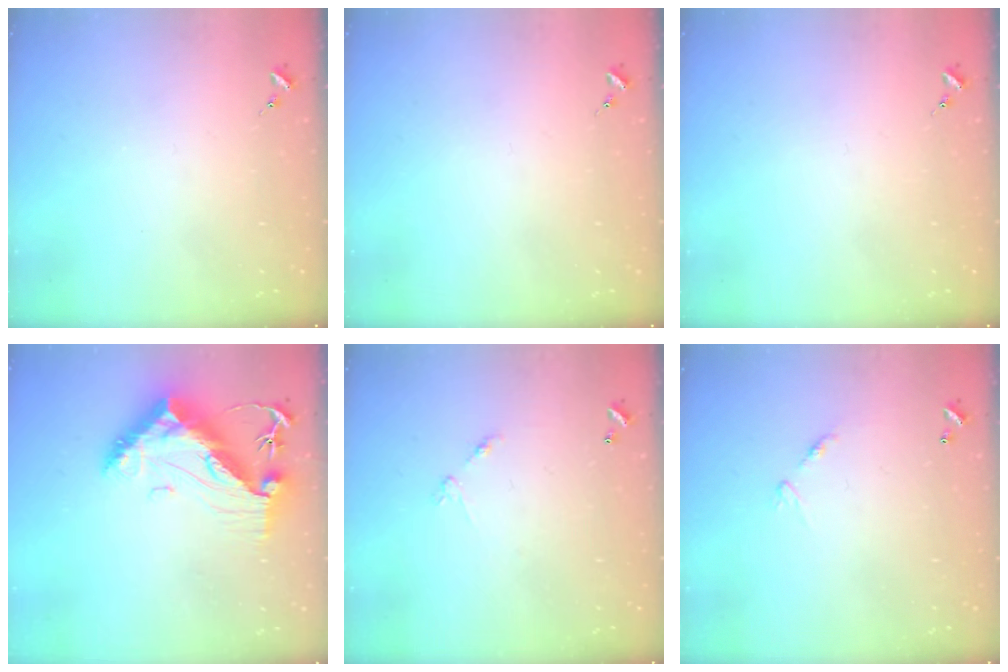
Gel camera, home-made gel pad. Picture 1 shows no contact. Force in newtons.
{"total": 0.0}
{"total": 0.0}
{"total": 14.8, "press": 14.7, "slide": 1.3}
{"total": 5.9, "press": 5.9, "slide": 0.4}
{"total": 6.9, "press": 6.8, "slide": 0.6}